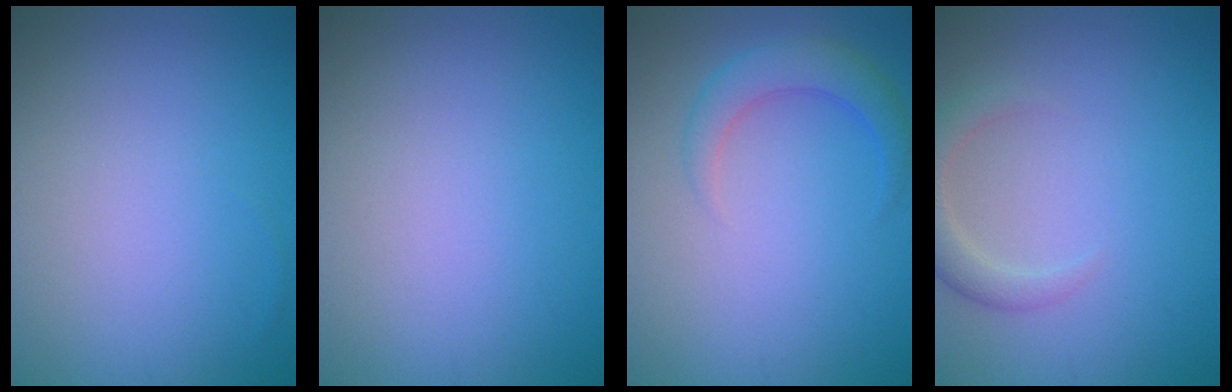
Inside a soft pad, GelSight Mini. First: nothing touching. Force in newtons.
{"total": 0.0}
{"total": 2.9, "press": 2.9, "slide": 0.2}
{"total": 2.4, "press": 2.4, "slide": 0.3}